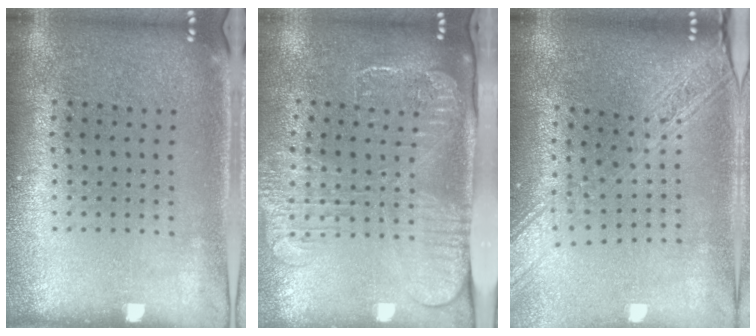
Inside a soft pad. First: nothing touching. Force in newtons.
{"total": 2.6, "press": 2.0, "slide": 1.7}
{"total": 2.3, "press": 1.9, "slide": 1.3}